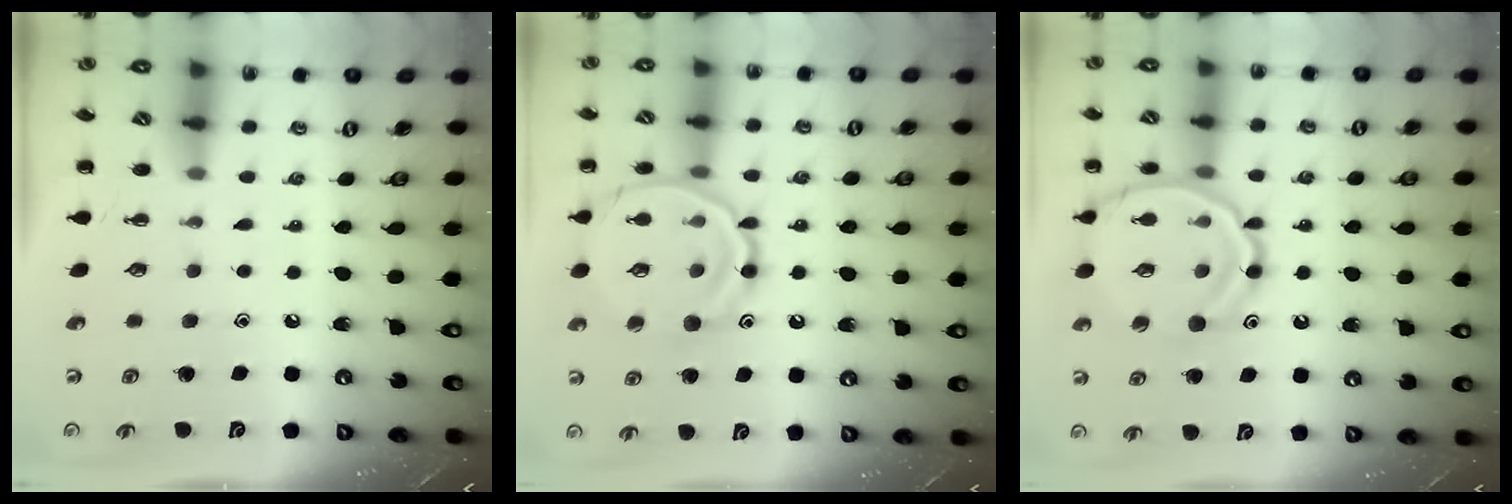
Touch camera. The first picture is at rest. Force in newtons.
{"total": 17.6, "press": 17.5, "slide": 1.6}
{"total": 16.3, "press": 16.1, "slide": 2.5}